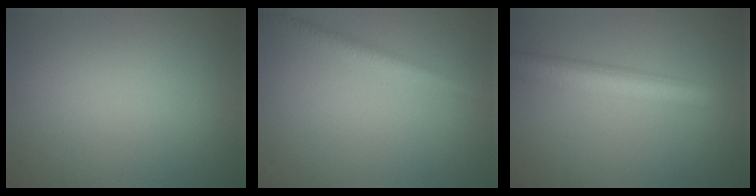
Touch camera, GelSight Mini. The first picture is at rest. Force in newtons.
{"total": 2.5, "press": 2.5, "slide": 0.1}
{"total": 5.1, "press": 5.1, "slide": 0.1}